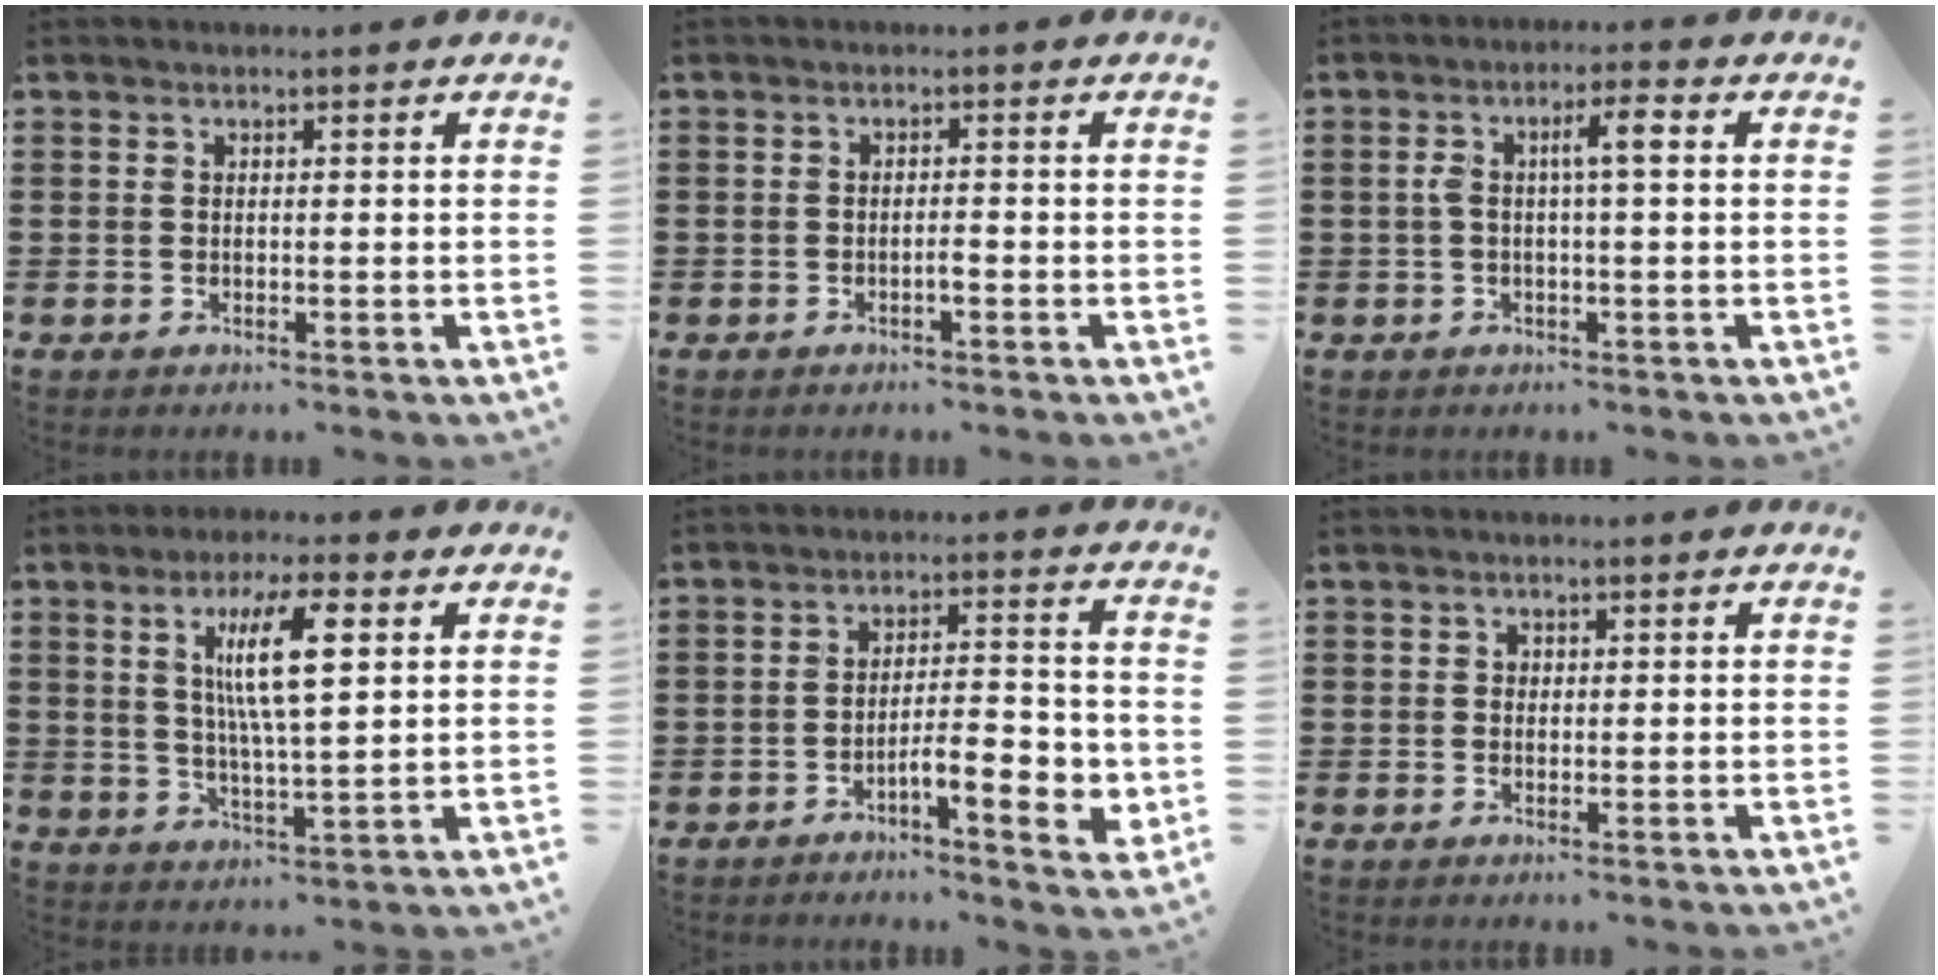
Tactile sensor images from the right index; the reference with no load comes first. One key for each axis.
{"total": 1.3, "fx": -0.7, "fy": 0.2, "fz": 1.1, "tx": -0.021, "ty": -0.001, "tz": -0.013}
{"total": 4.3, "fx": 0.4, "fy": 0.8, "fz": 4.2, "tx": -0.072, "ty": 0.006, "tz": -0.001}
{"total": 9.5, "fx": 3.1, "fy": 1.7, "fz": 8.8, "tx": -0.179, "ty": 0.008, "tz": 0.048}
{"total": 7.1, "fx": -3.2, "fy": 1.8, "fz": 6.1, "tx": -0.081, "ty": -0.002, "tz": -0.056}
{"total": 0.7, "fx": 0.0, "fy": 0.7, "fz": 0.2, "tx": -0.006, "ty": 0.004, "tz": 0.000}